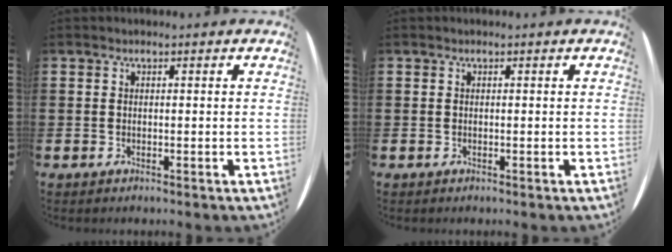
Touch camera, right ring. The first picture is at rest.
{"total": 0.0}